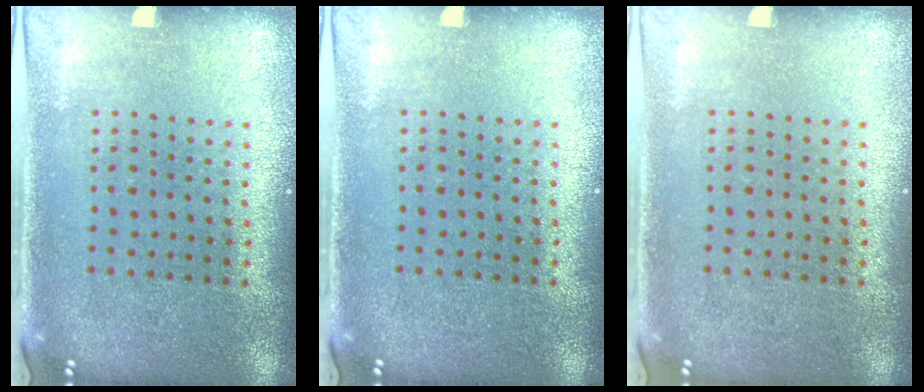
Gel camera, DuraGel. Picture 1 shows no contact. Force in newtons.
{"total": 0.0}
{"total": 0.0}